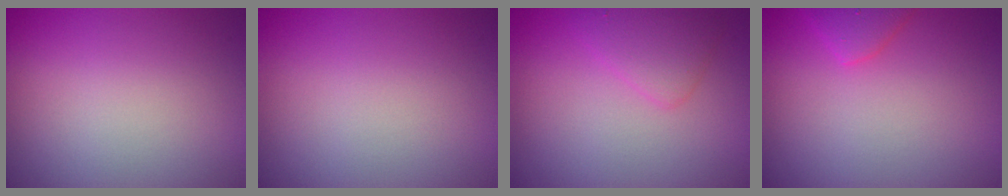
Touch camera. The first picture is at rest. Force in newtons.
{"total": 0.0}
{"total": 2.0, "press": 2.0, "slide": 0.1}
{"total": 2.1, "press": 2.1, "slide": 0.1}